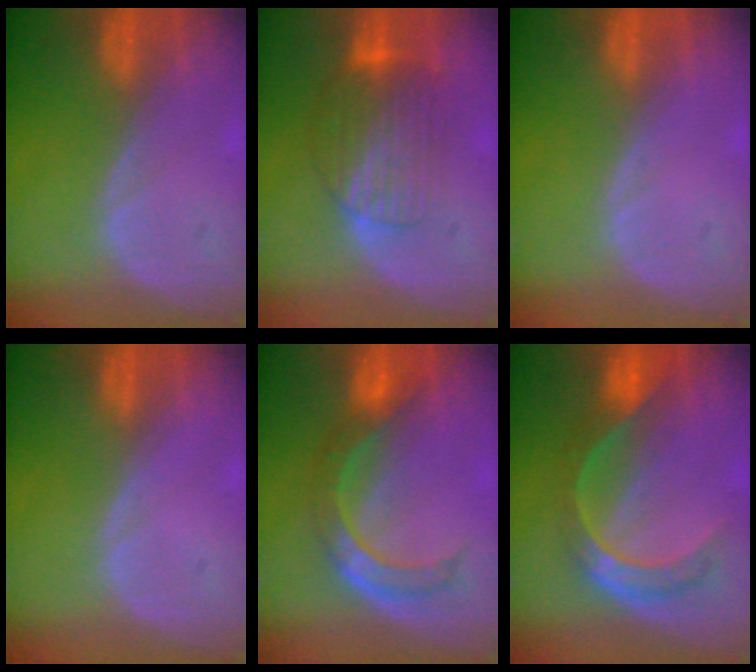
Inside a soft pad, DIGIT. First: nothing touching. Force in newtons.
{"total": 8.4, "press": 7.1, "slide": 4.5}
{"total": 0.0}
{"total": 0.0}
{"total": 6.1, "press": 6.0, "slide": 1.1}
{"total": 8.0, "press": 6.7, "slide": 4.4}